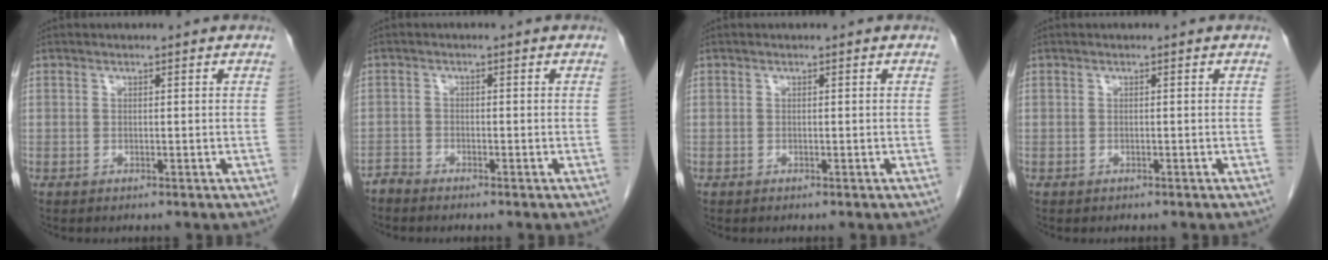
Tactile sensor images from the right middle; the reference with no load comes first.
{"total": 1.4, "force": [-1.4, 0.0, -0.1], "torque": [0.009, -0.002, -0.027]}
{"total": 0.0}
{"total": 0.0}